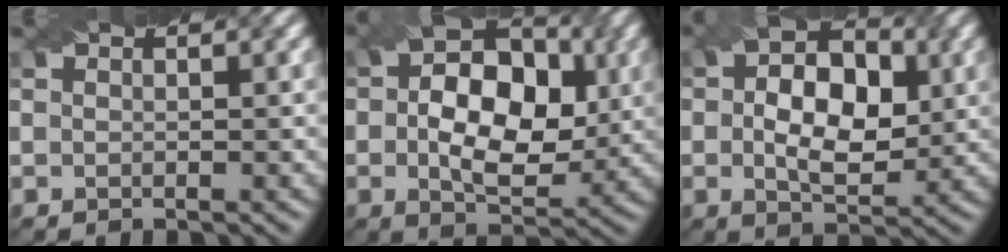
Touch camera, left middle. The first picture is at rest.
{"total": 9.6, "force": [0.3, 6.0, 7.5], "torque": [-0.120, 0.003, -0.001]}
{"total": 7.5, "force": [0.4, 4.6, 5.9], "torque": [-0.098, 0.004, 0.001]}